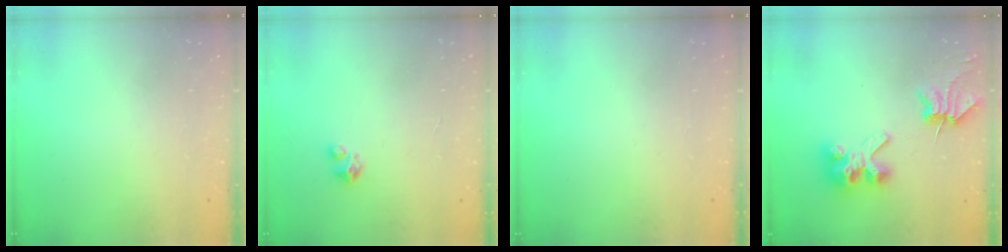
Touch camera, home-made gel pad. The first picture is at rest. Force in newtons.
{"total": 1.7, "press": 1.7, "slide": 0.1}
{"total": 0.0}
{"total": 6.7, "press": 6.7, "slide": 0.9}